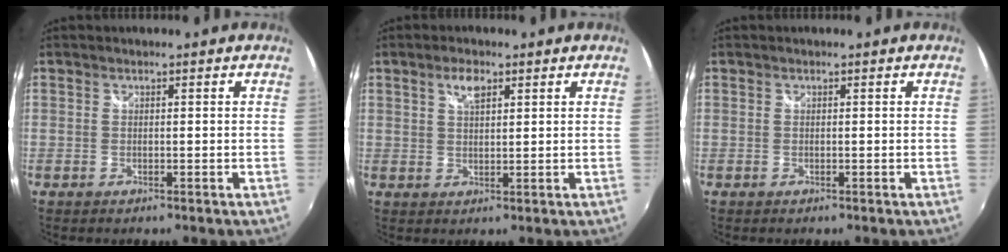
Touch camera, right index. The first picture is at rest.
{"total": 3.5, "force": [1.9, 1.4, 2.5], "torque": [-0.043, 0.006, 0.035]}
{"total": 0.0}